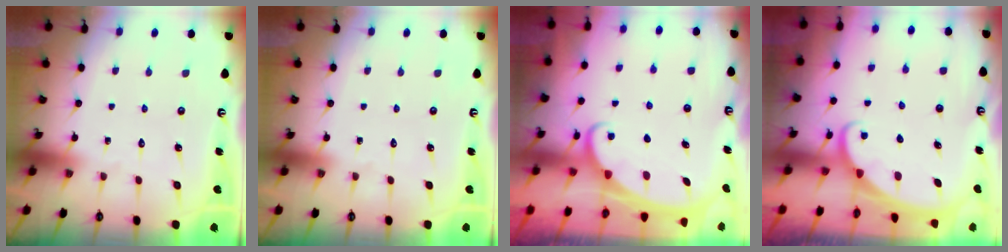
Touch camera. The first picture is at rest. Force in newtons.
{"total": 0.0}
{"total": 2.4, "press": 2.3, "slide": 0.3}
{"total": 1.7, "press": 1.7, "slide": 0.1}